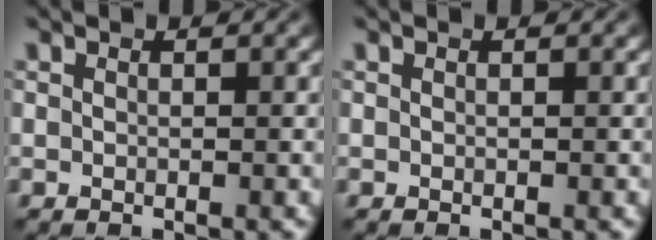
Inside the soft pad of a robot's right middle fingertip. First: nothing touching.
{"total": 0.0}